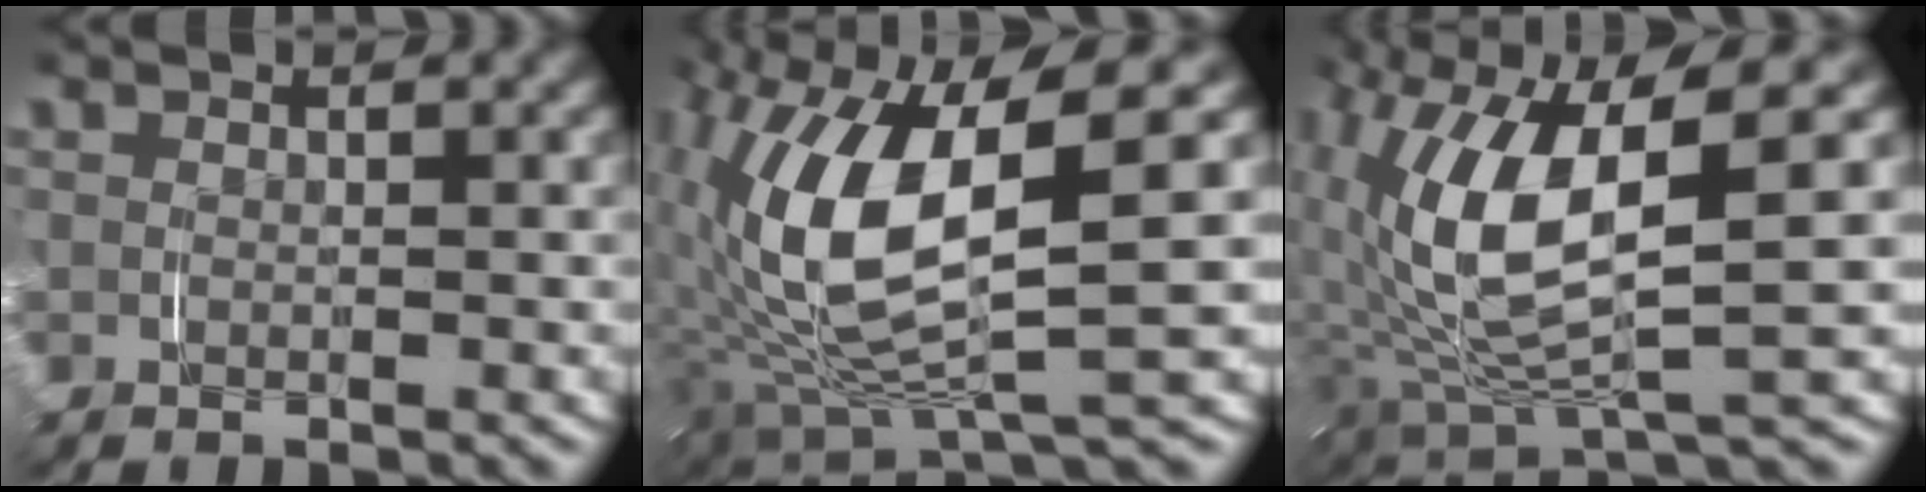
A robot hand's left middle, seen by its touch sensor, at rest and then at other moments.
{"total": 12.5, "force": [1.0, 6.2, 10.9], "torque": [-0.215, -0.019, 0.030]}
{"total": 10.7, "force": [1.1, 5.0, 9.4], "torque": [-0.188, -0.011, 0.025]}